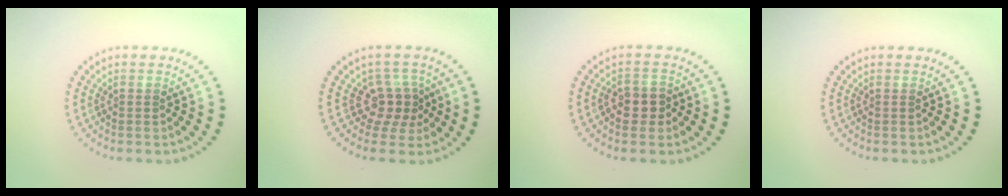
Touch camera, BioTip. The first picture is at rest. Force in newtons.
{"total": 2.9, "press": 2.2, "slide": 1.9}
{"total": 2.4, "press": 2.3, "slide": 0.6}
{"total": 0.0}